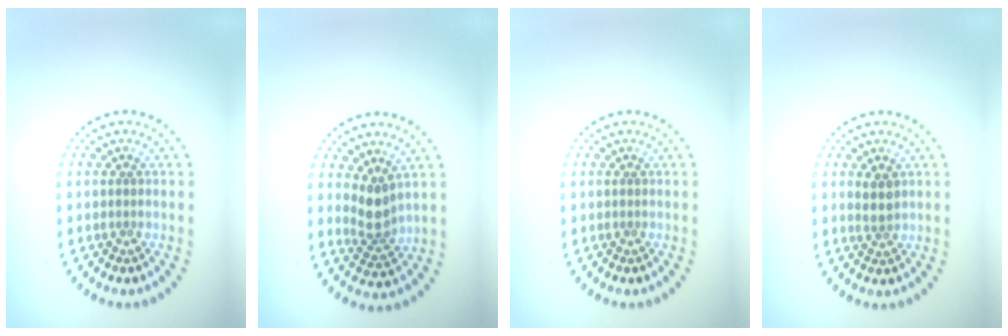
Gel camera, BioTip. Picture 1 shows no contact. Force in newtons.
{"total": 2.8, "press": 2.1, "slide": 1.8}
{"total": 0.0}
{"total": 1.6, "press": 1.4, "slide": 0.7}